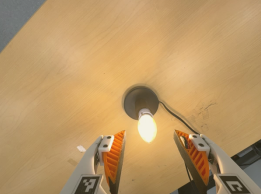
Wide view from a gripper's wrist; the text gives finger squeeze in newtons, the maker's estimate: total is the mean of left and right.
{"total": 0.0}